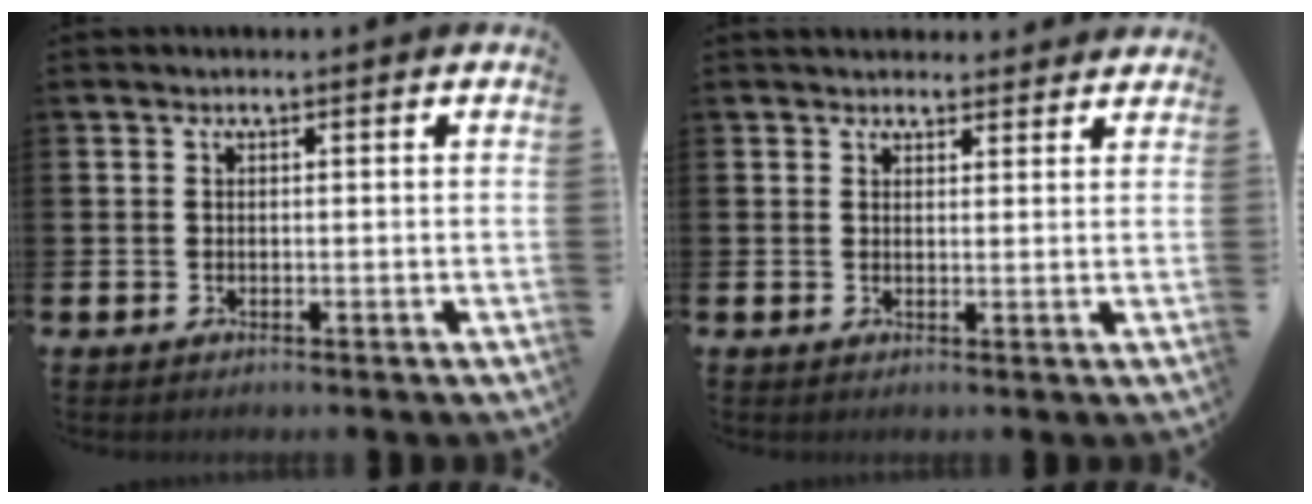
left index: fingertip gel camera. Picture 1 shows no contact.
{"total": 2.6, "force": [2.5, 0.8, -0.1], "torque": [0.009, -0.010, 0.043]}